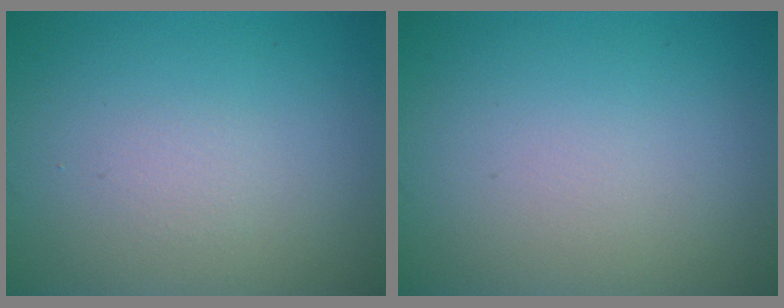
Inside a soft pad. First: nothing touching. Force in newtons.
{"total": 0.0}